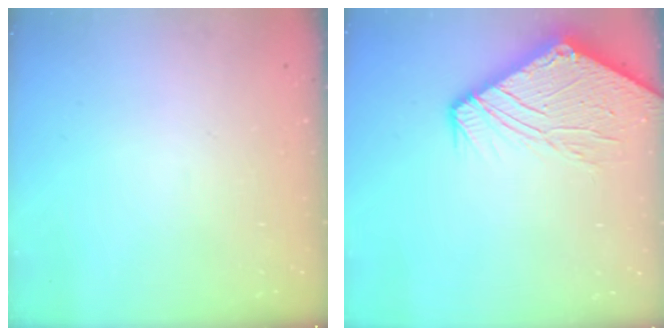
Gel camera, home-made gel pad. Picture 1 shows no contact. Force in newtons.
{"total": 13.5, "press": 13.4, "slide": 1.8}